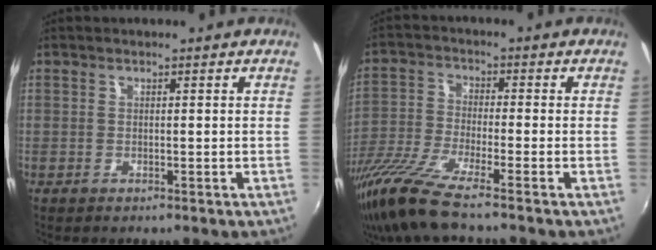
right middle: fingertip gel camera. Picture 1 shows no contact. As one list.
[{"total": 11.6, "force": [-9.0, 0.0, 7.3], "torque": [-0.158, -0.035, -0.176]}]